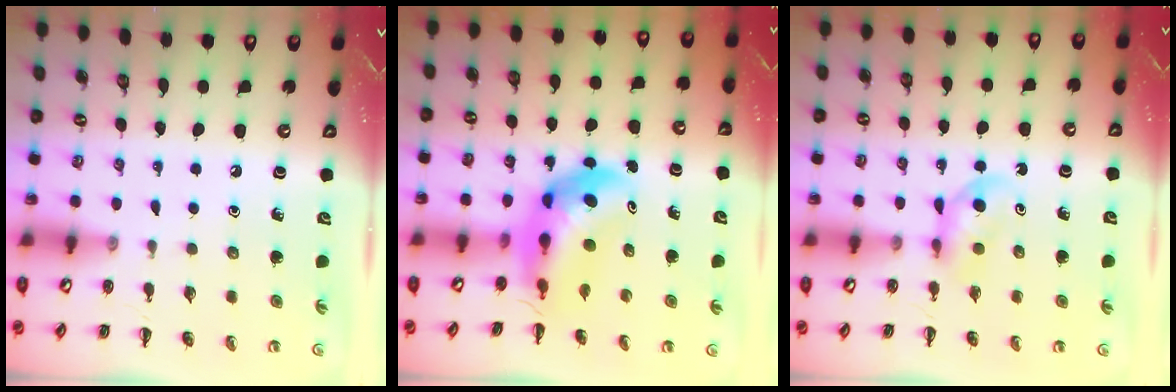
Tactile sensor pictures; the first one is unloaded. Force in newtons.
{"total": 6.2, "press": 6.0, "slide": 1.9}
{"total": 4.5, "press": 4.3, "slide": 1.4}